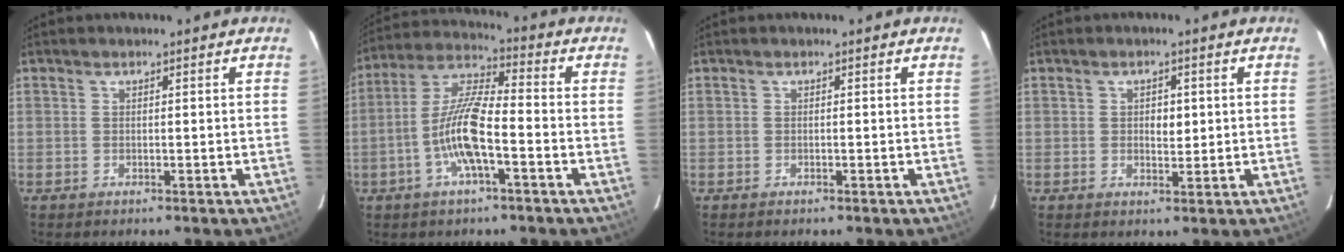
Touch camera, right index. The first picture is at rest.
{"total": 10.8, "force": [-3.3, 2.0, 10.1], "torque": [-0.207, 0.010, -0.063]}
{"total": 0.0}
{"total": 2.5, "force": [0.3, 1.4, 2.0], "torque": [-0.029, 0.000, 0.007]}